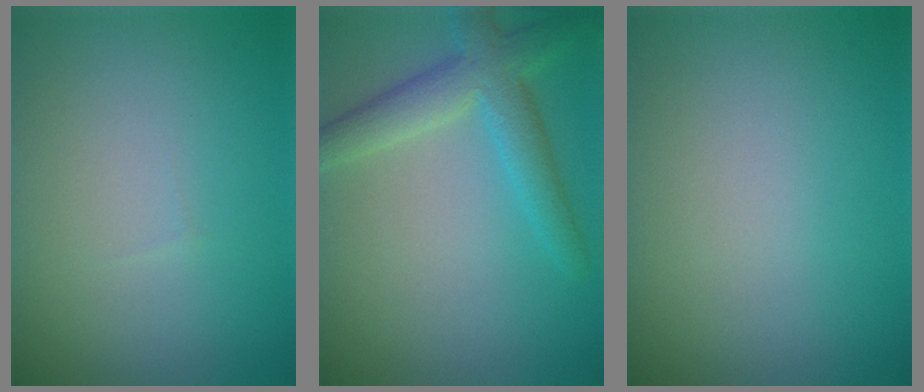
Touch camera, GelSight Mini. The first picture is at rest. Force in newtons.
{"total": 4.4, "press": 4.4, "slide": 0.2}
{"total": 0.0}